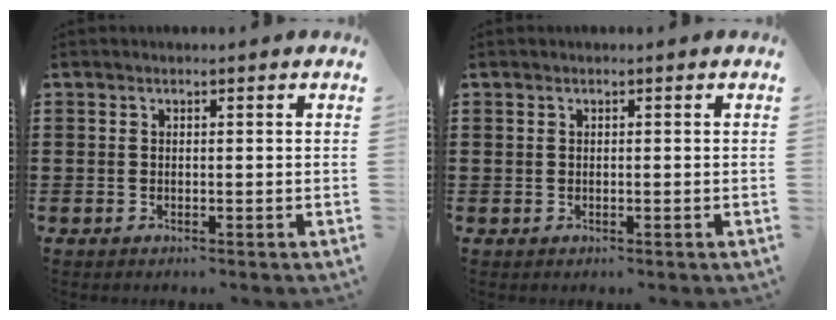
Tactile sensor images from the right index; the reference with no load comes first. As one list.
[{"total": 0.0}]